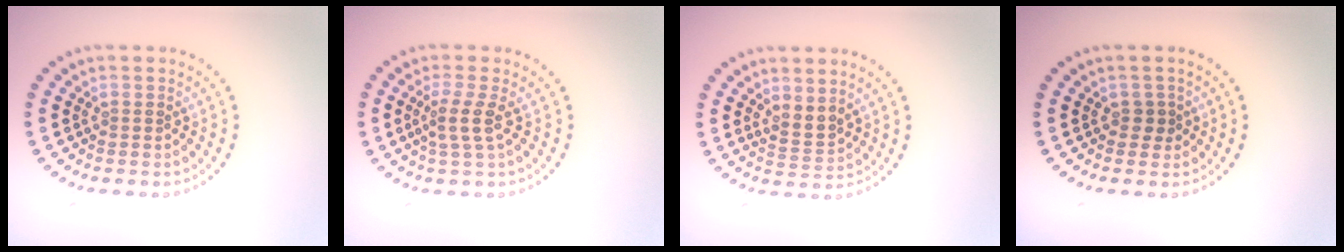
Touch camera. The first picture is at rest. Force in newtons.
{"total": 2.3, "press": 1.8, "slide": 1.5}
{"total": 2.0, "press": 1.5, "slide": 1.3}
{"total": 1.1, "press": 0.8, "slide": 0.7}